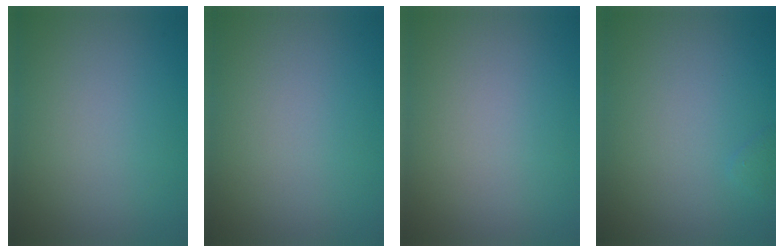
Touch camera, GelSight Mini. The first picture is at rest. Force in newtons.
{"total": 0.0}
{"total": 0.0}
{"total": 0.6, "press": 0.6, "slide": 0.1}